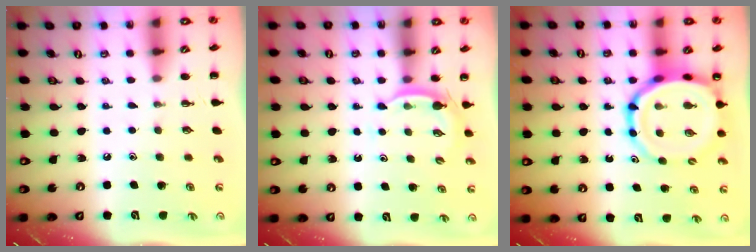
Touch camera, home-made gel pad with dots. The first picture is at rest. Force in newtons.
{"total": 3.2, "press": 3.1, "slide": 0.8}
{"total": 12.8, "press": 12.4, "slide": 3.3}